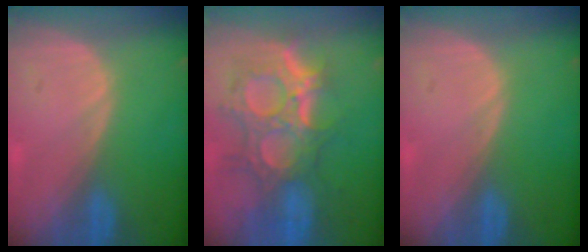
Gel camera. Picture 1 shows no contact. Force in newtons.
{"total": 11.9, "press": 10.7, "slide": 5.3}
{"total": 0.0}